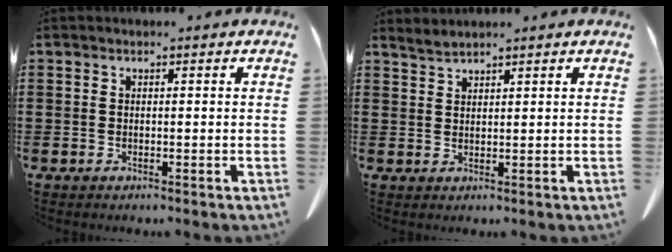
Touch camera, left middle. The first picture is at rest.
{"total": 1.4, "force": [1.4, -0.1, 0.2], "torque": [-0.008, 0.001, 0.028]}